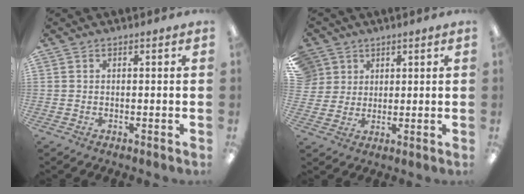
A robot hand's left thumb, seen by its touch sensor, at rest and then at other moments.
{"total": 6.3, "force": [3.2, 5.4, -0.1], "torque": [-0.011, -0.008, 0.062]}